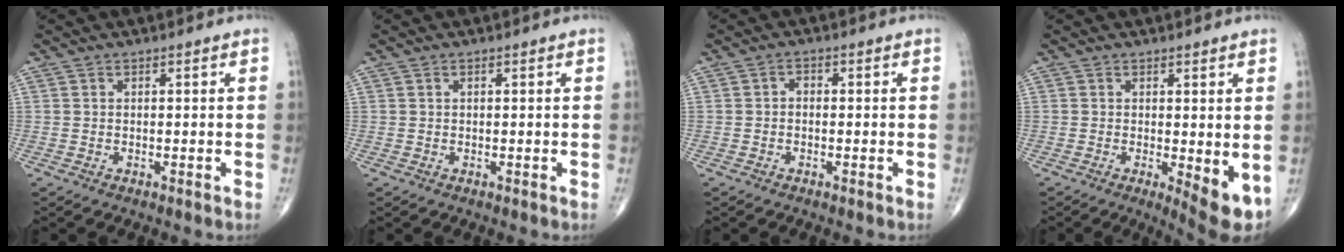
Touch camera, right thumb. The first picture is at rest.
{"total": 0.0}
{"total": 1.5, "force": [-0.2, 1.1, 1.1], "torque": [-0.009, 0.008, -0.007]}
{"total": 6.4, "force": [-0.8, 1.9, 6.1], "torque": [-0.083, -0.018, -0.010]}